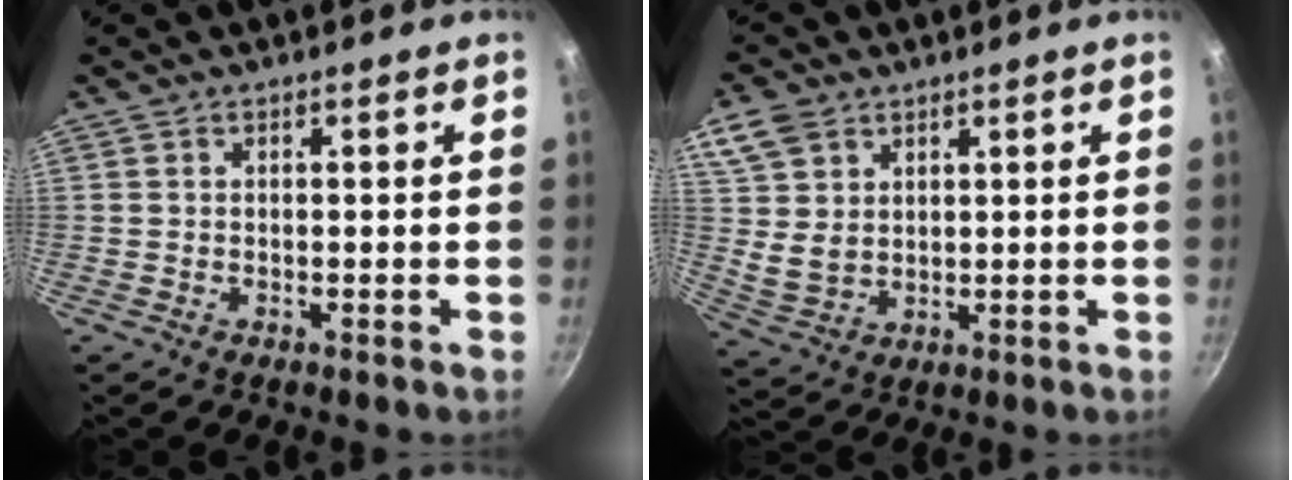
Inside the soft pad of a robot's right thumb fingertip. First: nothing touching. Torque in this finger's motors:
{"motor_torque": [-0.39, 2.06, 0.25, -0.17, 0.11]}